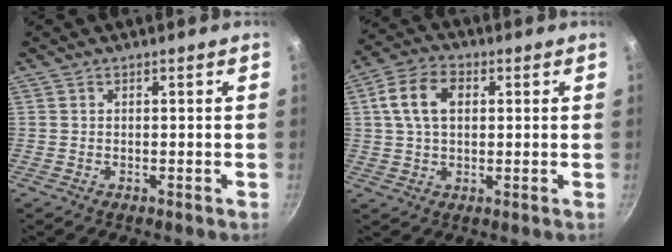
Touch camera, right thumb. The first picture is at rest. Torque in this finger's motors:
{"motor_torque": [-0.53, 1.55, 1.20, 0.24, 0.28]}